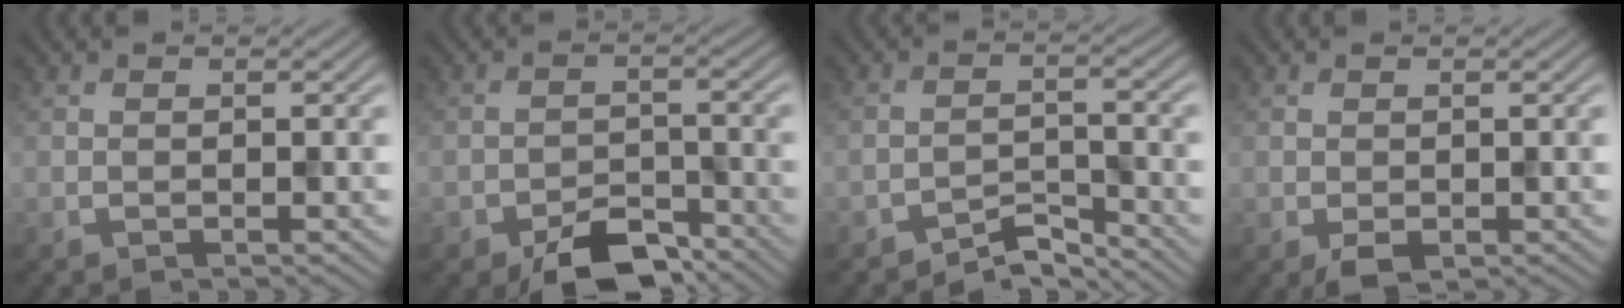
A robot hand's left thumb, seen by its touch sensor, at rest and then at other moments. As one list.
[{"total": 6.0, "force": [-4.6, 2.6, 2.9], "torque": [-0.041, 0.001, -0.082]}, {"total": 3.5, "force": [-3.5, 0.4, 0.6], "torque": [-0.007, 0.006, -0.069]}, {"total": 1.7, "force": [-0.7, 1.1, 1.1], "torque": [-0.022, -0.008, -0.011]}]